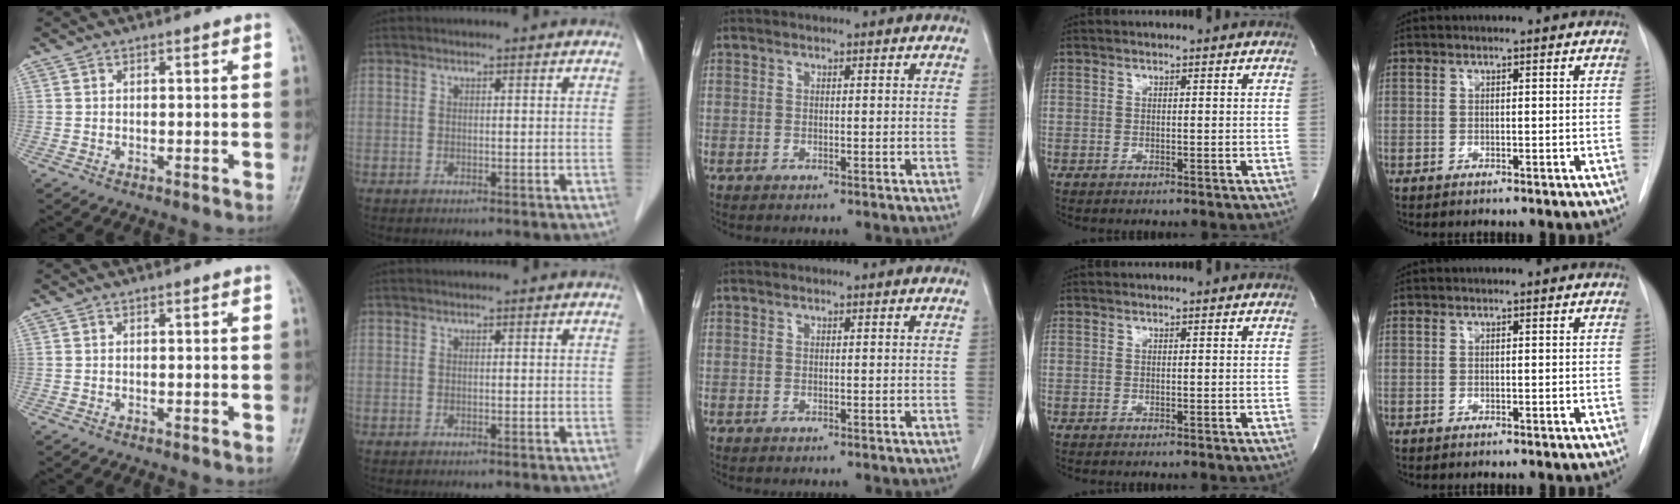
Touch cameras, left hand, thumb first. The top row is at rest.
{}